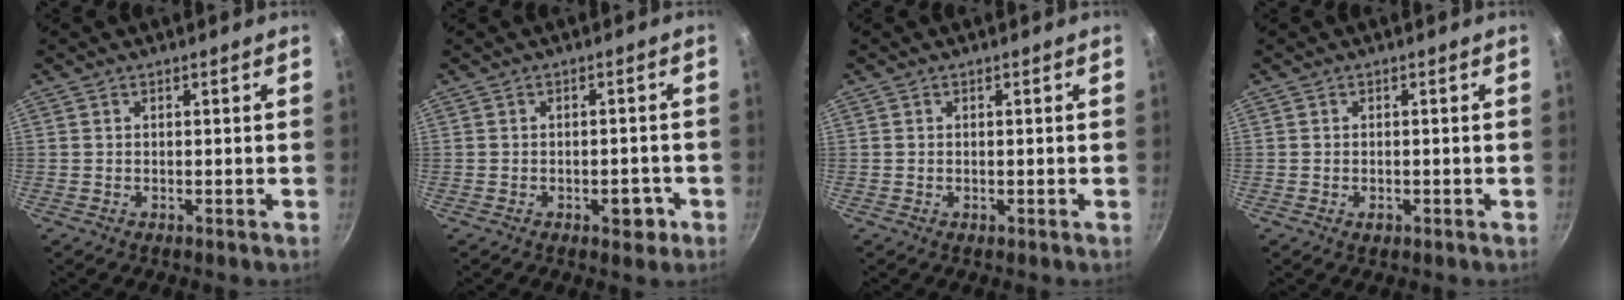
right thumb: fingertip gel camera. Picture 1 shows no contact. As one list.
[{"total": 3.7, "force": [-1.6, 2.1, 2.6], "torque": [-0.012, 0.016, -0.019]}, {"total": 0.0}, {"total": 1.4, "force": [-0.6, 0.9, 0.9], "torque": [-0.015, 0.001, -0.010]}]